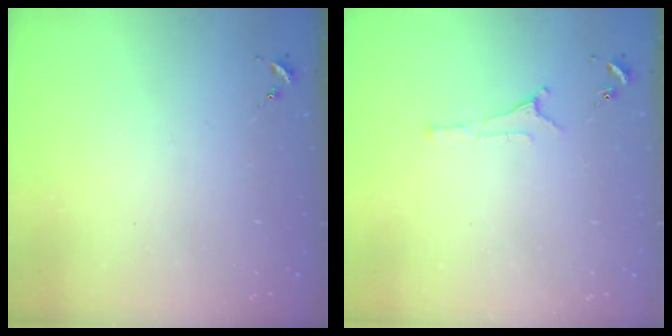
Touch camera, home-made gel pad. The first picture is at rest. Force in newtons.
{"total": 4.6, "press": 4.6, "slide": 0.3}